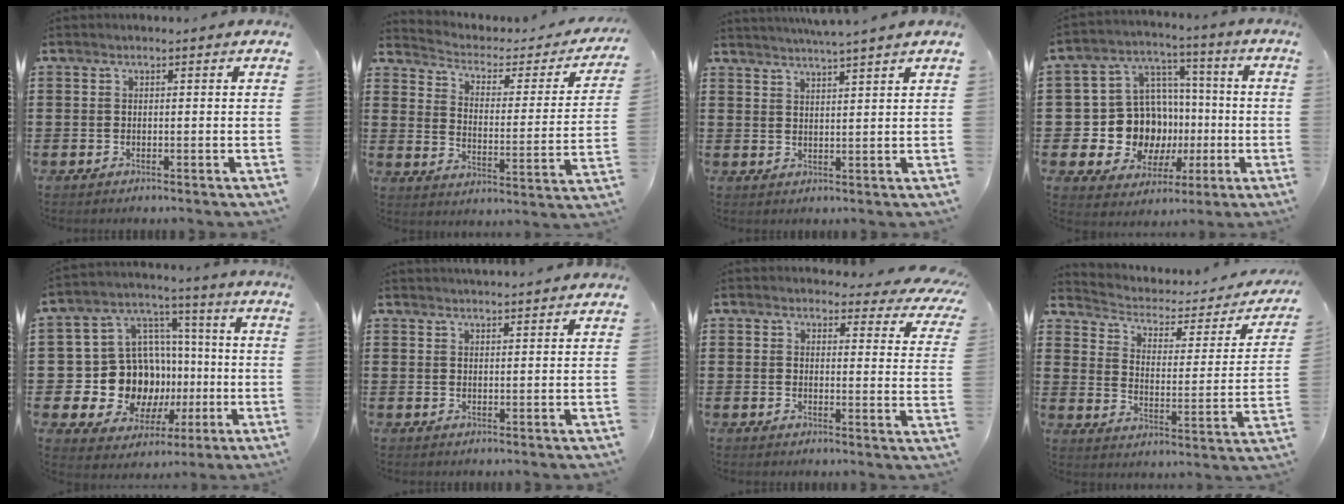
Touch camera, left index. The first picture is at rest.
{"total": 2.2, "force": [1.4, 1.4, 1.0], "torque": [-0.034, -0.016, 0.014]}
{"total": 3.0, "force": [2.8, -0.9, 0.4], "torque": [-0.016, -0.012, 0.050]}
{"total": 12.3, "force": [-1.4, 11.5, 4.2], "torque": [-0.120, 0.002, -0.015]}
{"total": 14.2, "force": [-1.5, 13.1, 5.3], "torque": [-0.136, -0.007, -0.009]}
{"total": 2.1, "force": [2.1, -0.2, 0.0], "torque": [-0.006, -0.003, 0.042]}
{"total": 3.8, "force": [3.5, 0.8, 1.2], "torque": [-0.023, -0.021, 0.059]}
{"total": 2.7, "force": [1.6, 1.7, 1.2], "torque": [-0.040, -0.014, 0.019]}